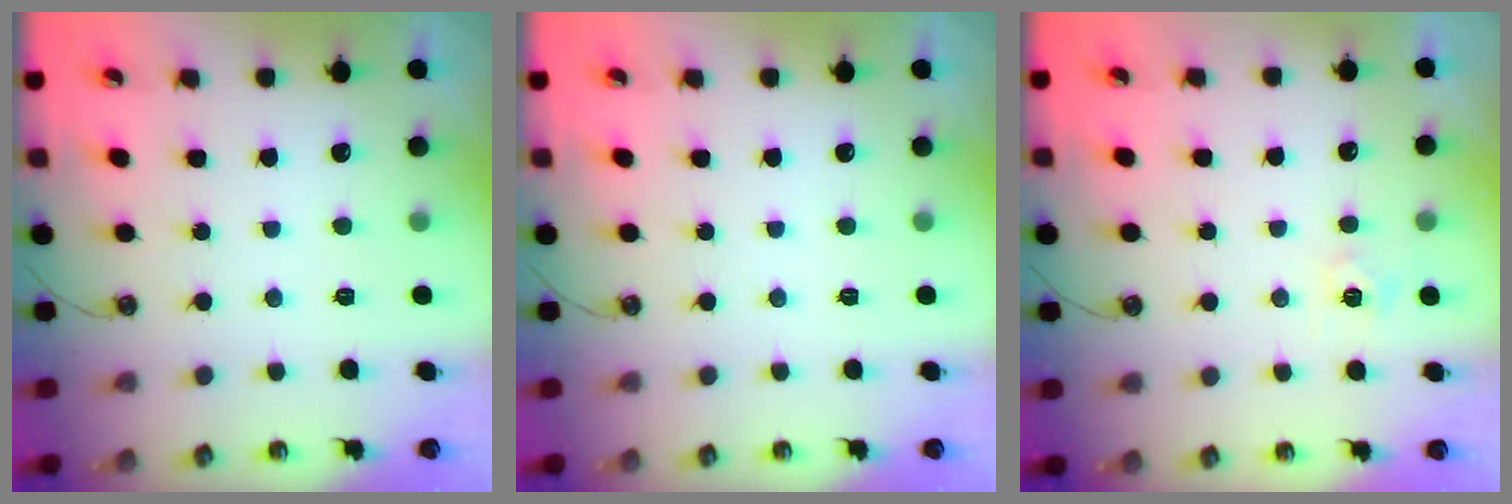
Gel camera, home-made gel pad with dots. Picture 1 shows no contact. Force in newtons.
{"total": 0.0}
{"total": 3.5, "press": 3.4, "slide": 0.5}